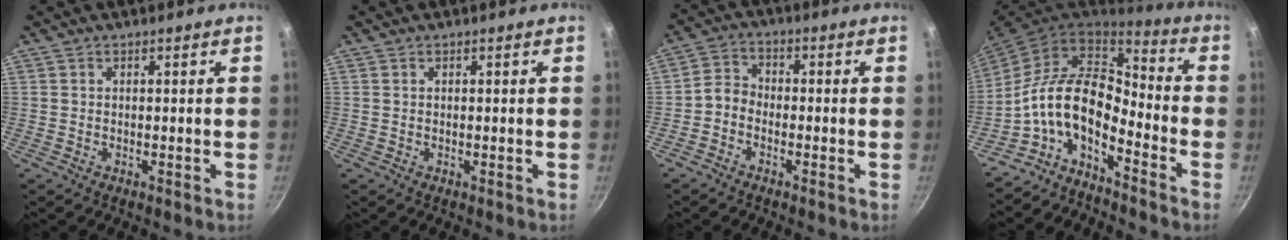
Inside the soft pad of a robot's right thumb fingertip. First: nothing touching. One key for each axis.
{"total": 0.0}
{"total": 3.8, "fx": -2.0, "fy": 2.8, "fz": 1.7, "tx": -0.027, "ty": 0.034, "tz": -0.052}
{"total": 12.3, "fx": -5.6, "fy": 6.3, "fz": 9.0, "tx": -0.147, "ty": 0.065, "tz": -0.130}